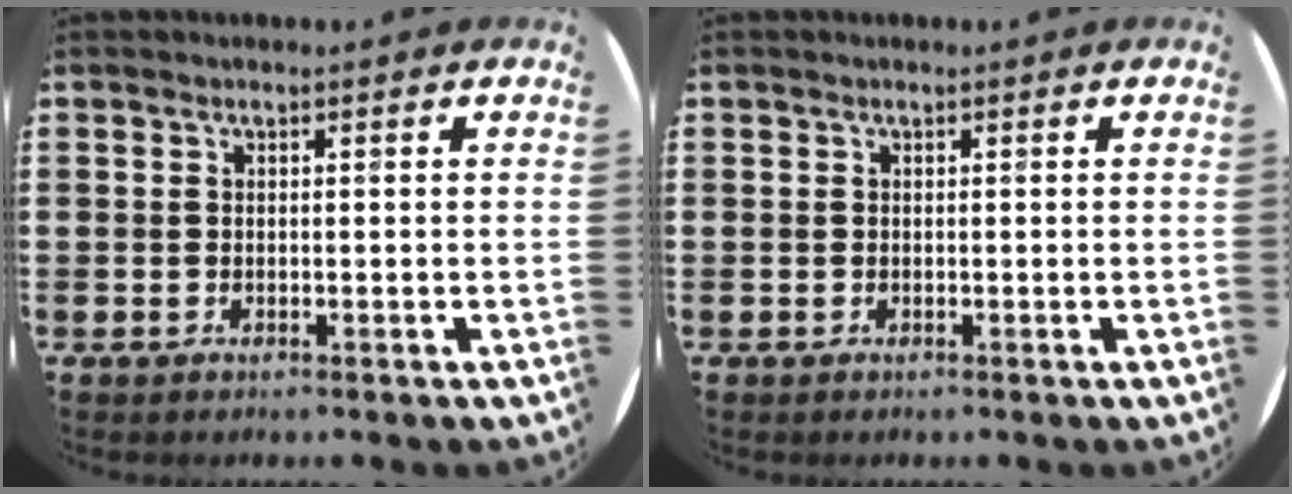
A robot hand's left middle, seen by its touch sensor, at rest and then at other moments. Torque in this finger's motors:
{"motor_torque": [0.00, 0.00, 0.00, 0.00]}